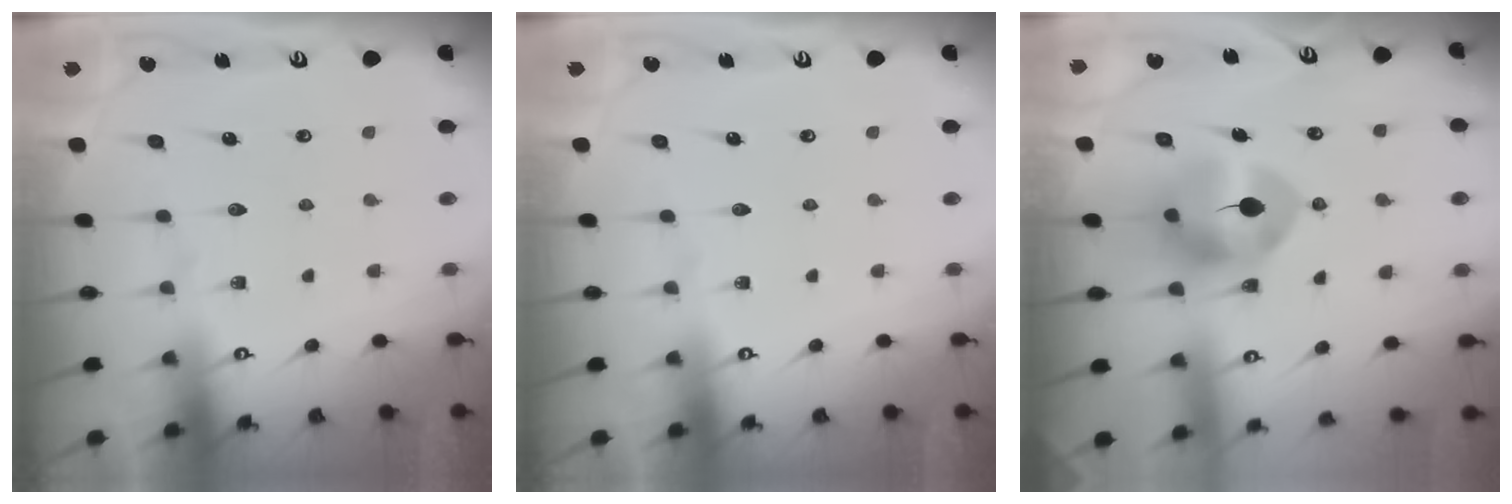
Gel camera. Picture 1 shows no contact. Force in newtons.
{"total": 0.0}
{"total": 8.7, "press": 8.5, "slide": 1.5}